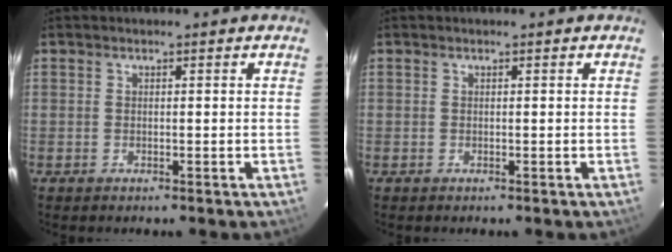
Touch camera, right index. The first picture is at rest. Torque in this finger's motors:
{"motor_torque": [0.00, 0.00, 0.00, 0.00]}